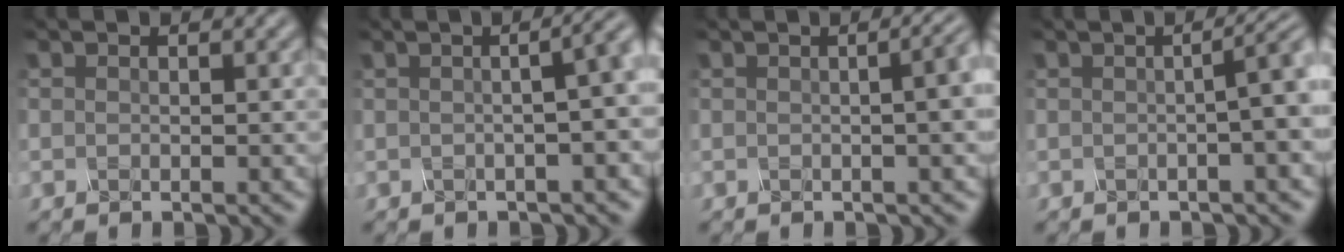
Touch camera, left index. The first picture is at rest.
{"total": 9.6, "force": [1.5, 5.1, 8.0], "torque": [-0.015, 0.049, -0.019]}
{"total": 6.6, "force": [0.4, 3.3, 5.7], "torque": [-0.017, 0.028, -0.008]}
{"total": 4.2, "force": [0.1, 1.3, 4.0], "torque": [-0.032, 0.019, -0.001]}